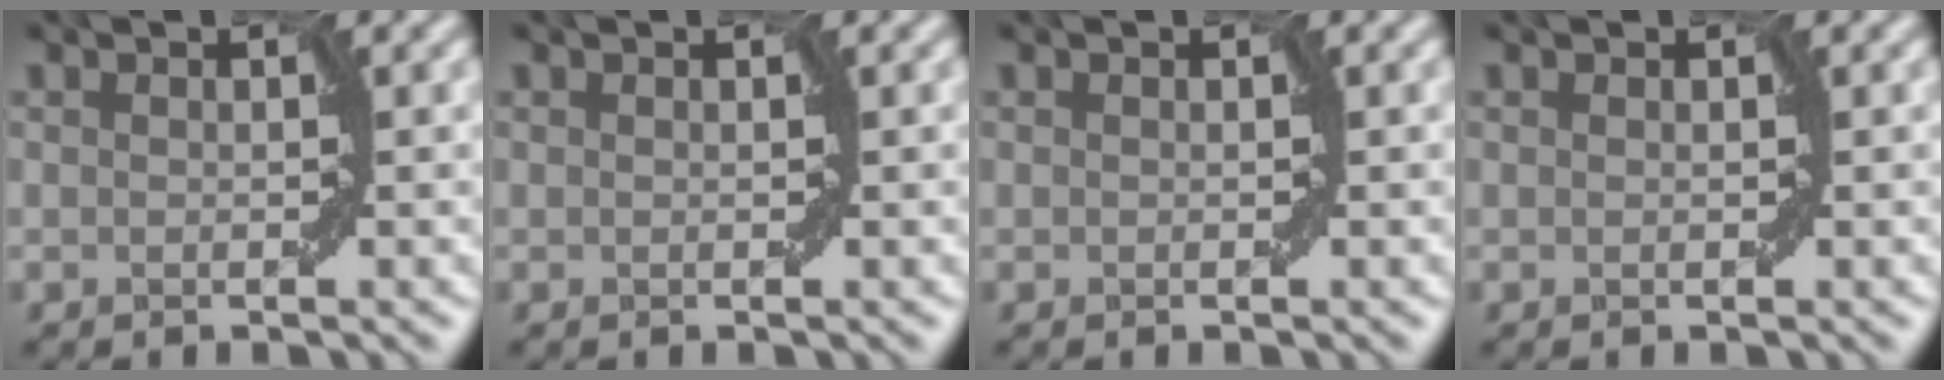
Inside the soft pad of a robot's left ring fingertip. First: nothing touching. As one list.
[{"total": 0.0}, {"total": 0.0}, {"total": 0.0}]